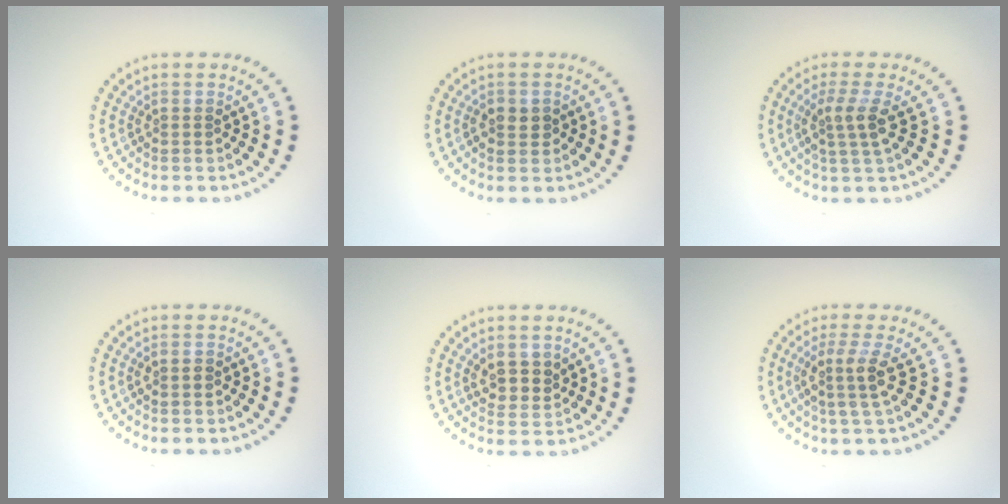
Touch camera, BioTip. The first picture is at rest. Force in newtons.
{"total": 1.8, "press": 1.8, "slide": 0.3}
{"total": 2.7, "press": 2.0, "slide": 1.9}
{"total": 1.1, "press": 1.1, "slide": 0.0}
{"total": 2.6, "press": 2.4, "slide": 1.0}
{"total": 2.8, "press": 2.1, "slide": 1.9}